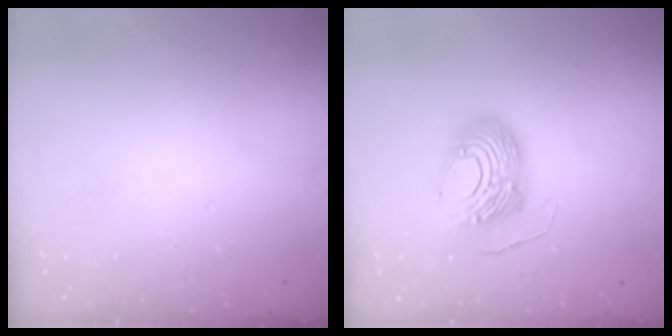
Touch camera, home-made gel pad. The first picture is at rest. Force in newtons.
{"total": 12.6, "press": 12.6, "slide": 1.4}